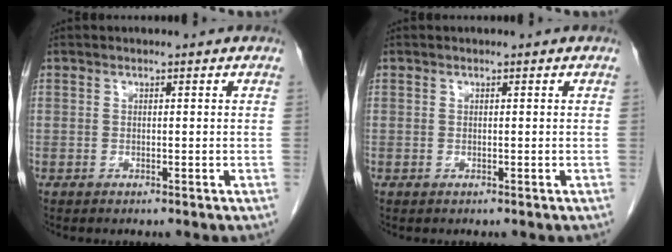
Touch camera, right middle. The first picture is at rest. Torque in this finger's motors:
{"motor_torque": [-0.10, 0.26, -0.02, -0.01]}